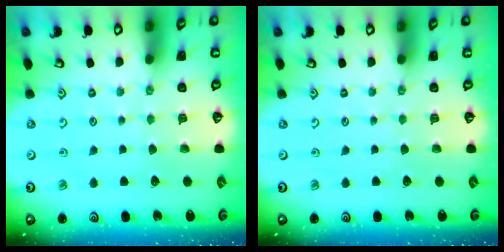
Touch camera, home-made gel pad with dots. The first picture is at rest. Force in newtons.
{"total": 0.0}